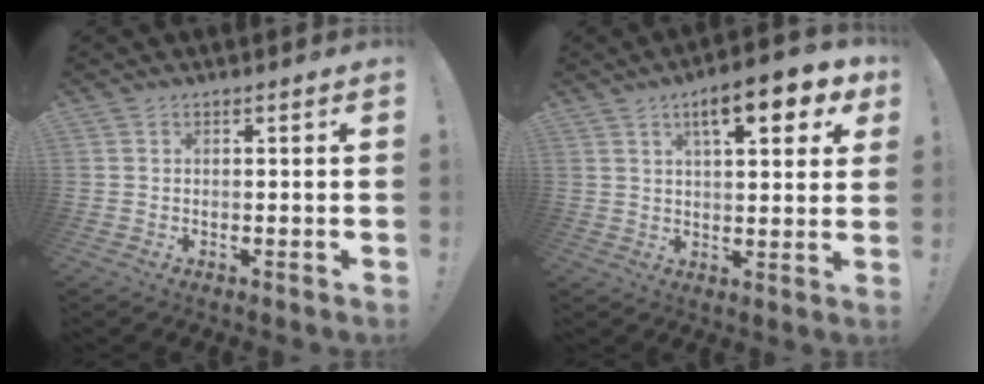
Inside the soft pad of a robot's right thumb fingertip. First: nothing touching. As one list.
[{"total": 12.1, "force": [5.8, 3.7, 9.9], "torque": [-0.138, -0.021, 0.089]}]